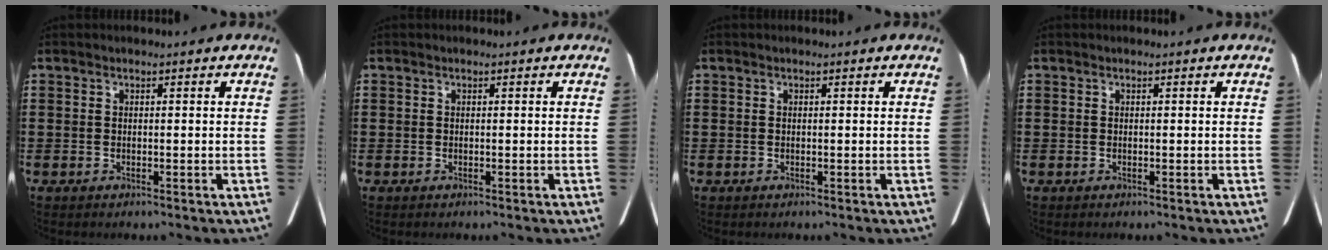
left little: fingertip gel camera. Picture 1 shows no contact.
{"total": 0.0}
{"total": 0.0}
{"total": 0.0}